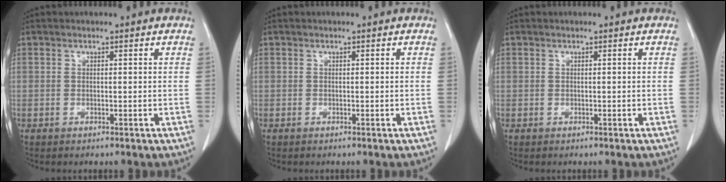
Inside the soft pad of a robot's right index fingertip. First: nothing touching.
{"total": 0.0}
{"total": 0.0}